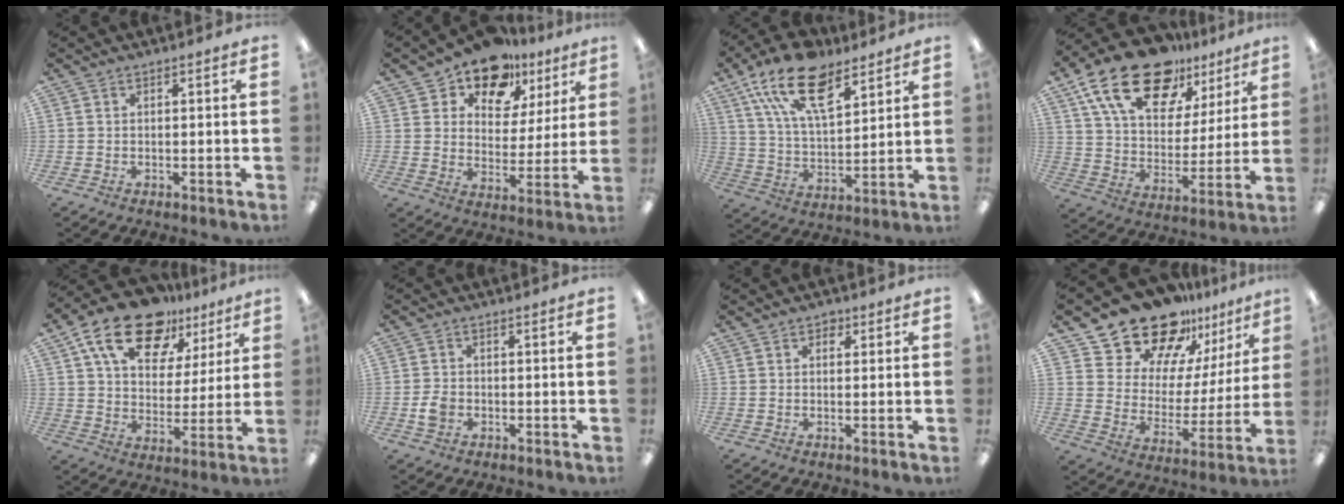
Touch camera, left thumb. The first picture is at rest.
{"total": 13.3, "force": [10.4, 7.5, 3.6], "torque": [-0.070, -0.070, 0.193]}
{"total": 18.3, "force": [11.2, 8.7, 11.4], "torque": [-0.208, -0.047, 0.202]}
{"total": 22.0, "force": [14.6, 11.1, 12.1], "torque": [-0.213, -0.076, 0.260]}
{"total": 18.9, "force": [12.4, 10.2, 9.8], "torque": [-0.169, -0.062, 0.220]}
{"total": 3.5, "force": [-1.2, 2.8, 1.7], "torque": [-0.027, 0.007, -0.020]}
{"total": 1.8, "force": [0.8, 1.5, 0.8], "torque": [-0.001, -0.001, 0.010]}
{"total": 19.3, "force": [16.7, 8.7, 4.5], "torque": [-0.098, -0.133, 0.305]}